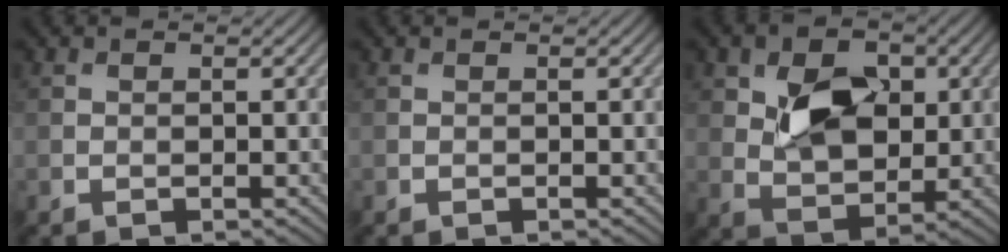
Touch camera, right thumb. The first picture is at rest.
{"total": 0.0}
{"total": 8.0, "force": [1.9, 5.4, 5.6], "torque": [-0.106, -0.003, 0.031]}